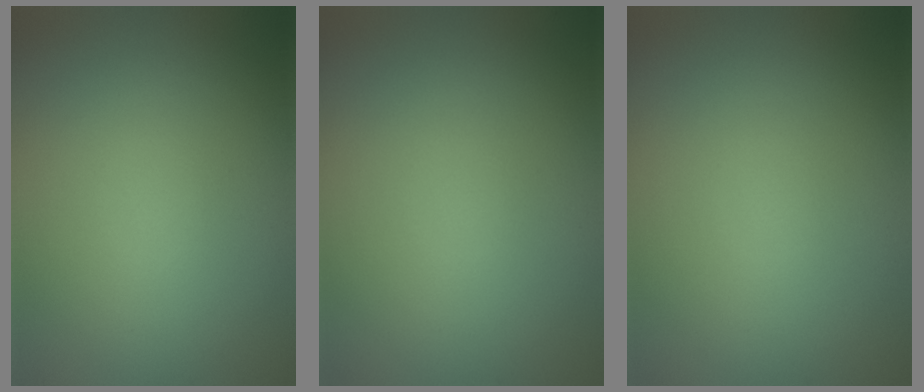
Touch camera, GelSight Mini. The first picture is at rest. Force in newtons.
{"total": 0.0}
{"total": 0.0}